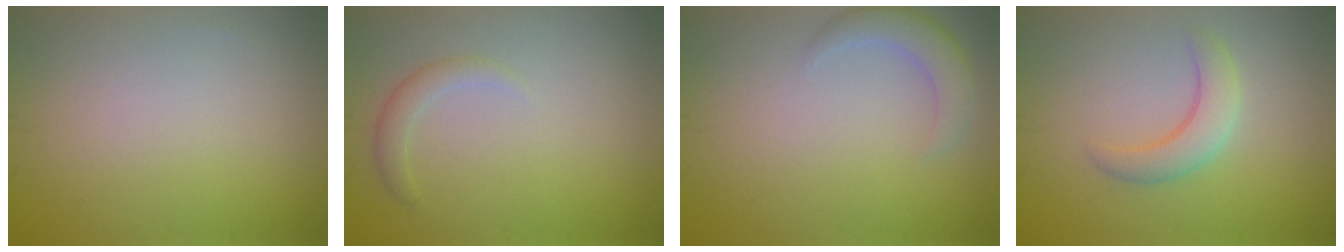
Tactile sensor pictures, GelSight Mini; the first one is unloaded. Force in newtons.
{"total": 1.5, "press": 1.5, "slide": 0.1}
{"total": 2.8, "press": 2.8, "slide": 0.2}
{"total": 3.0, "press": 3.0, "slide": 0.3}